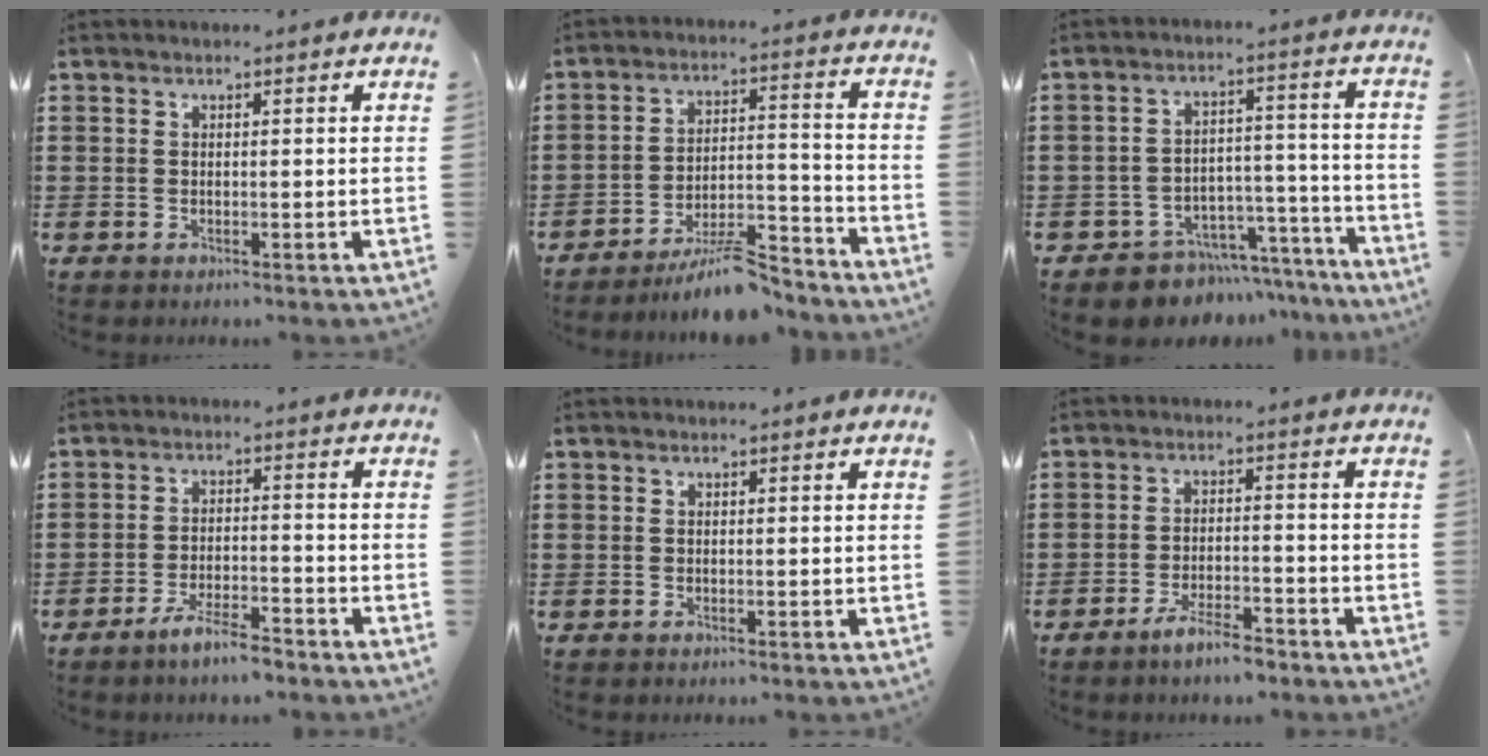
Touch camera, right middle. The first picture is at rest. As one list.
[{"total": 8.7, "force": [-7.6, 1.4, 3.8], "torque": [-0.055, 0.020, -0.140]}, {"total": 6.4, "force": [-6.0, 2.1, 0.5], "torque": [-0.008, 0.028, -0.115]}, {"total": 4.7, "force": [-3.9, 0.4, 2.5], "torque": [-0.048, 0.000, -0.073]}, {"total": 0.0}, {"total": 4.5, "force": [-3.7, 0.6, 2.4], "torque": [-0.048, 0.000, -0.070]}]